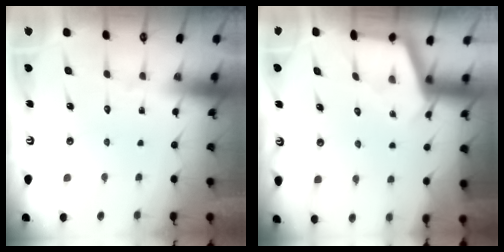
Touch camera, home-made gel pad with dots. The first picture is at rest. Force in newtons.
{"total": 2.8, "press": 2.8, "slide": 0.3}